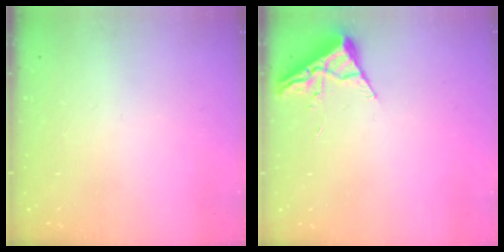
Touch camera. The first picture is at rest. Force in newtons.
{"total": 3.9, "press": 3.9, "slide": 0.5}